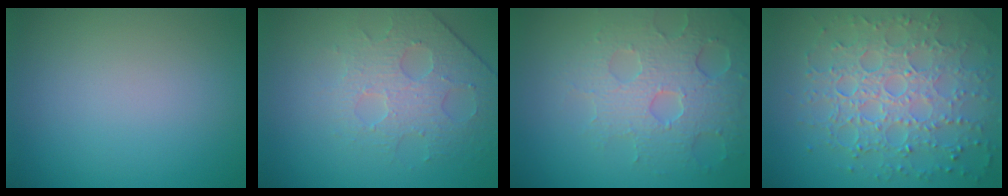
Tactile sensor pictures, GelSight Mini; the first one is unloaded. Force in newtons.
{"total": 4.3, "press": 3.5, "slide": 2.5}
{"total": 5.3, "press": 4.7, "slide": 2.5}
{"total": 7.7, "press": 5.5, "slide": 5.4}